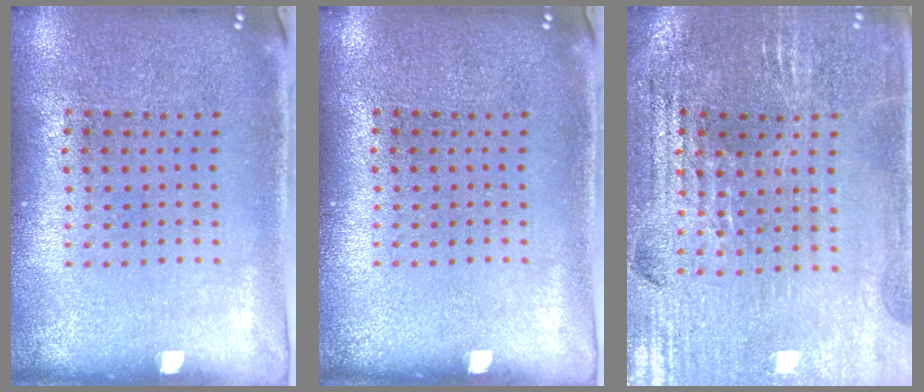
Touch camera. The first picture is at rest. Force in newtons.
{"total": 0.0}
{"total": 2.8, "press": 2.8, "slide": 0.5}